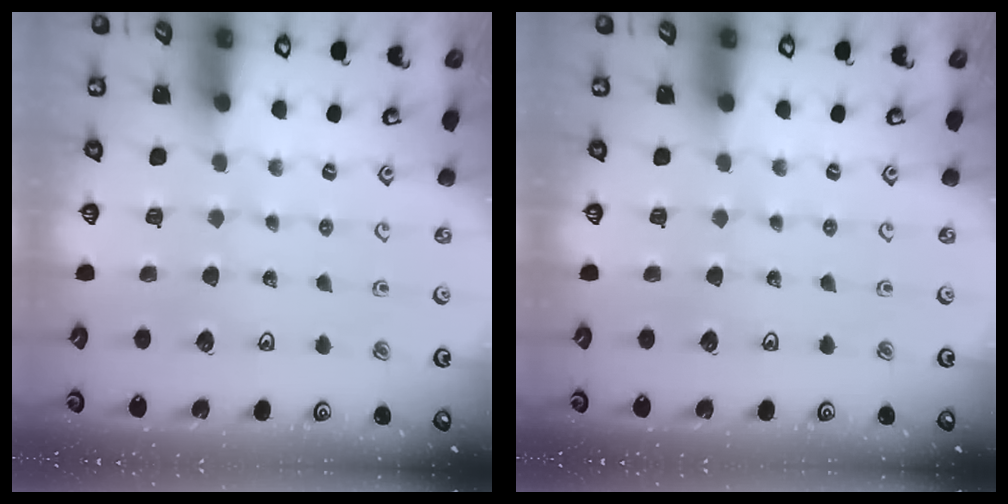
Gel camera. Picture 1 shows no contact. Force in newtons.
{"total": 0.0}